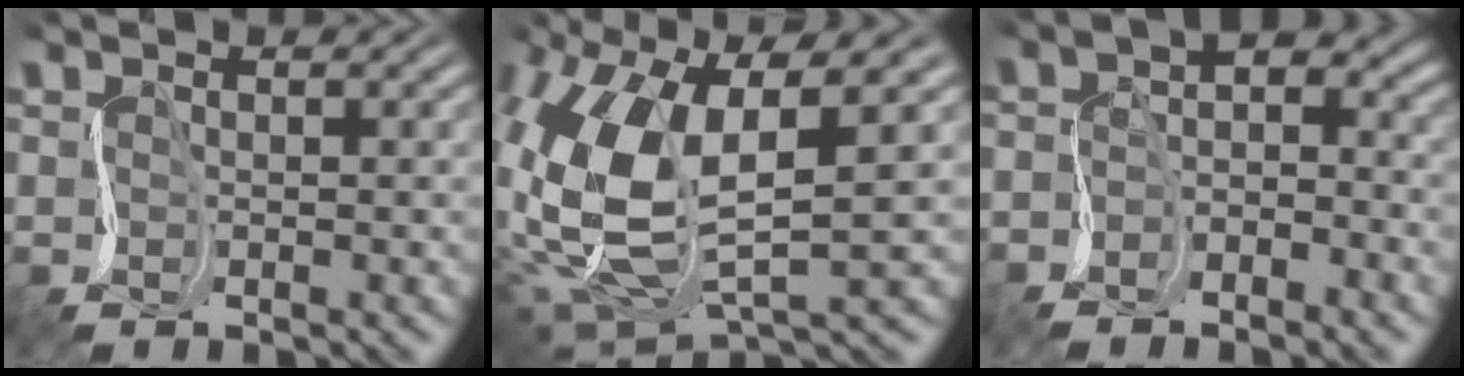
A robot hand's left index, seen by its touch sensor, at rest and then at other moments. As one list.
[{"total": 9.7, "force": [1.2, 4.2, 8.7], "torque": [-0.211, -0.016, 0.026]}, {"total": 3.6, "force": [-1.7, 1.8, 2.6], "torque": [-0.049, 0.010, -0.040]}]